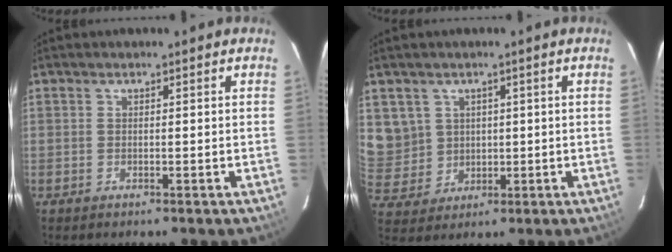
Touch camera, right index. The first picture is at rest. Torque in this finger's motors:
{"motor_torque": [0.07, 0.05, 0.03, 0.00]}